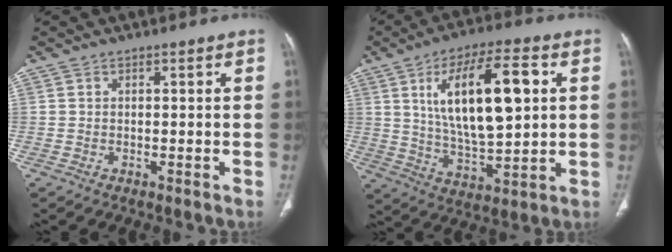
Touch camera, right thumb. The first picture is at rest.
{"total": 18.4, "force": [4.5, 7.0, 16.4], "torque": [-0.269, -0.005, 0.083]}